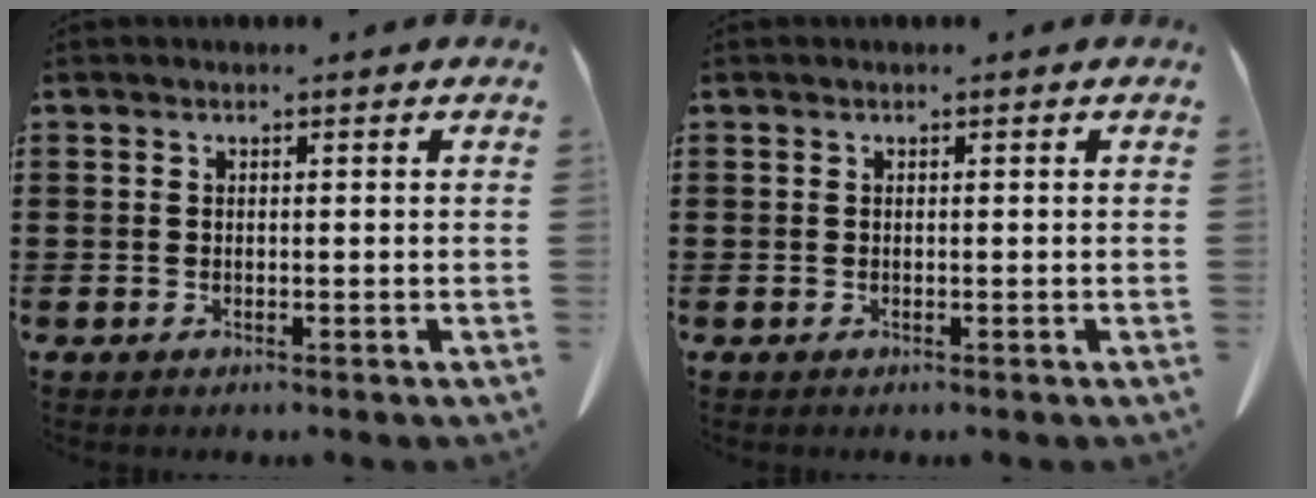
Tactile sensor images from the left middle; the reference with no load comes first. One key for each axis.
{"total": 0.0}